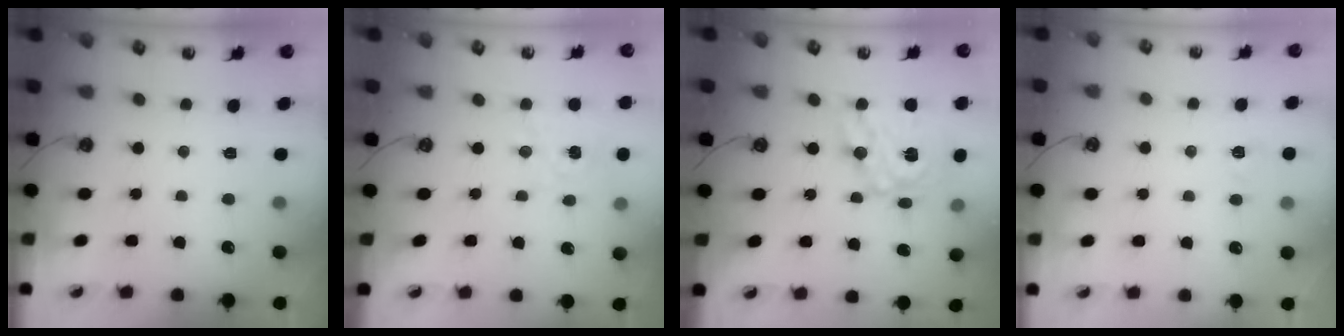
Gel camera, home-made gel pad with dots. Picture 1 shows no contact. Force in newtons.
{"total": 2.3, "press": 2.3, "slide": 0.3}
{"total": 16.5, "press": 16.4, "slide": 1.5}
{"total": 6.8, "press": 6.8, "slide": 0.6}